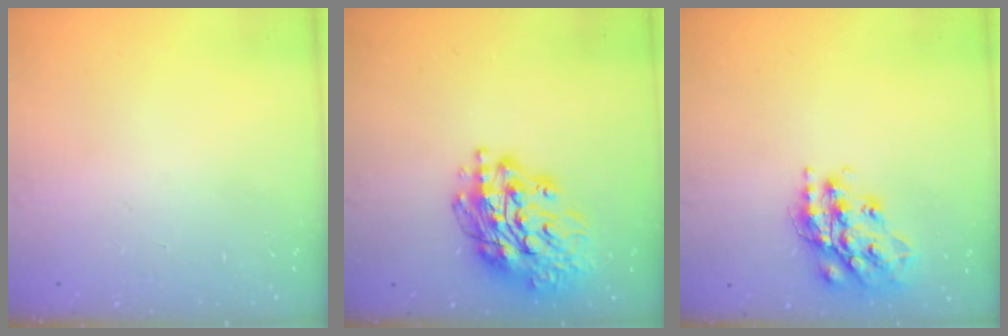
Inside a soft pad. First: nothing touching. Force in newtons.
{"total": 18.9, "press": 18.8, "slide": 2.2}
{"total": 17.4, "press": 17.4, "slide": 1.4}